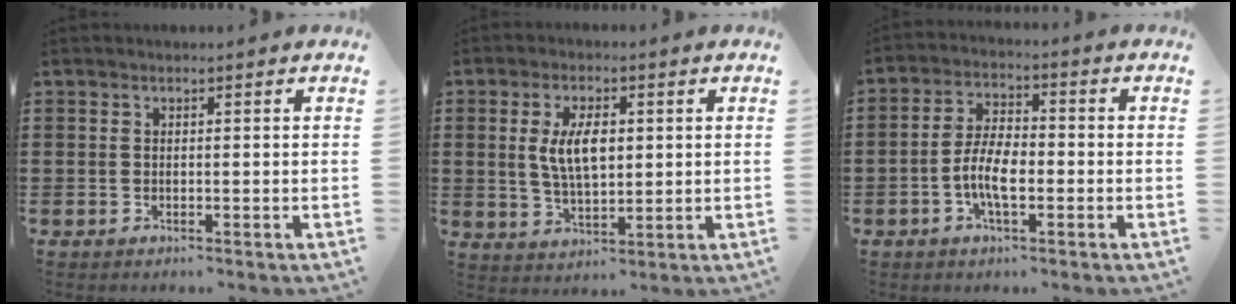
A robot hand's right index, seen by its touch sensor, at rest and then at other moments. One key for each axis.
{"total": 6.9, "fx": 1.0, "fy": 3.3, "fz": 6.0, "tx": -0.122, "ty": 0.005, "tz": 0.012}
{"total": 6.7, "fx": -1.9, "fy": 2.8, "fz": 5.8, "tx": -0.133, "ty": -0.001, "tz": -0.044}